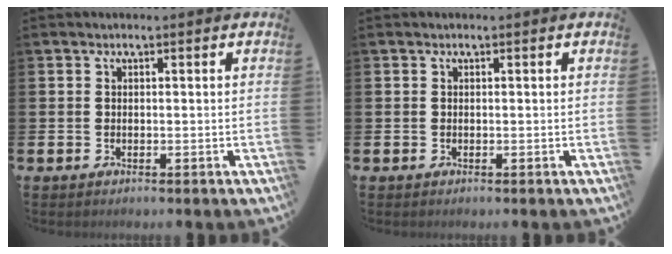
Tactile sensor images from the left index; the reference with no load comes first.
{"total": 0.0}